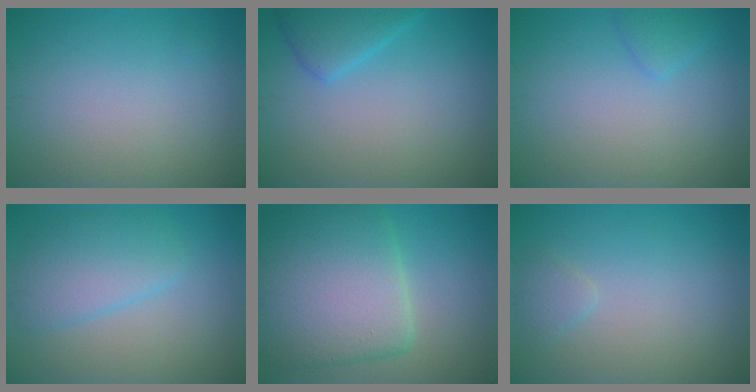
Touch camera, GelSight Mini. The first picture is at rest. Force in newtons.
{"total": 2.9, "press": 2.9, "slide": 0.2}
{"total": 1.3, "press": 1.3, "slide": 0.0}
{"total": 3.9, "press": 3.9, "slide": 0.3}
{"total": 9.7, "press": 9.7, "slide": 0.8}
{"total": 1.1, "press": 1.1, "slide": 0.1}